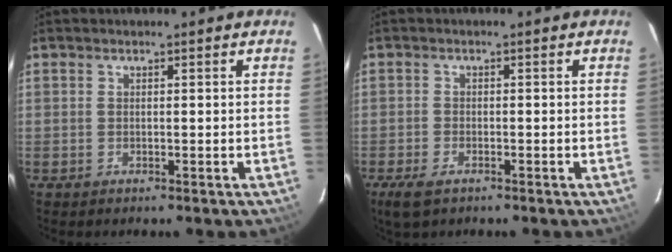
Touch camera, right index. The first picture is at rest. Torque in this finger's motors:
{"motor_torque": [0.14, 0.10, -0.01, 0.04]}